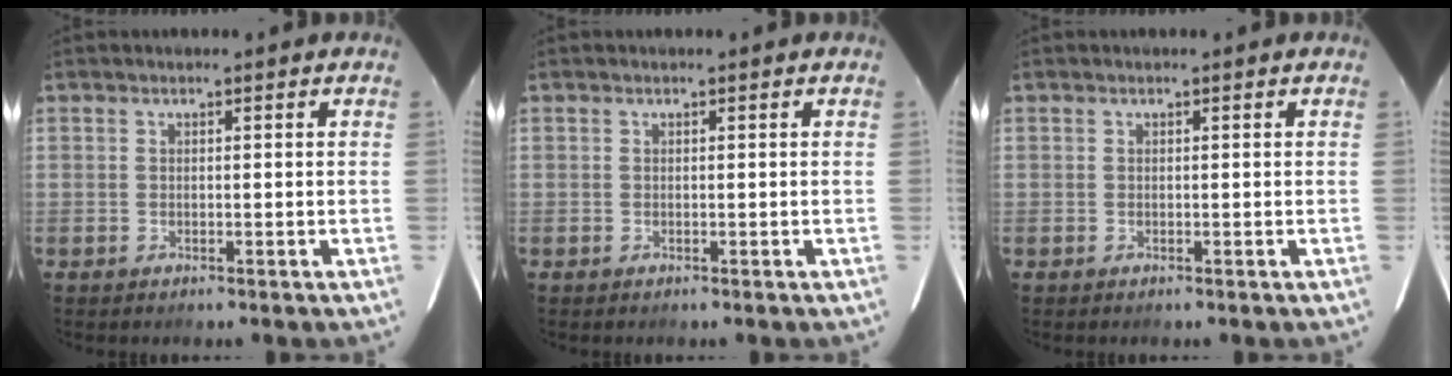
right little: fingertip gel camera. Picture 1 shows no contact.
{"total": 0.0}
{"total": 0.0}